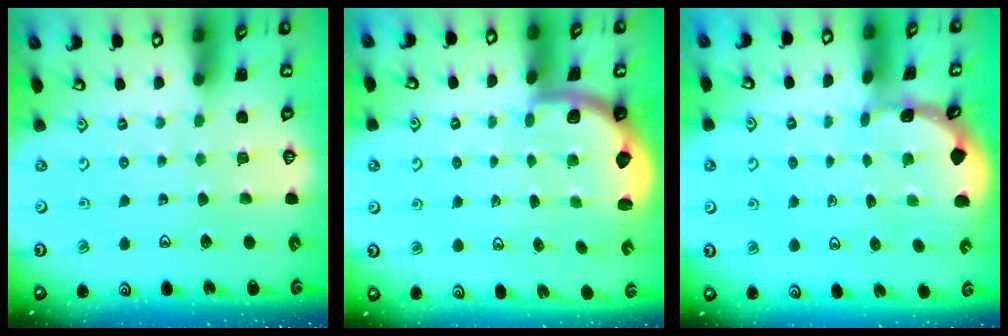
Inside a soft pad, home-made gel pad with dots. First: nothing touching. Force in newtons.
{"total": 1.9, "press": 1.8, "slide": 0.5}
{"total": 0.6, "press": 0.6, "slide": 0.2}